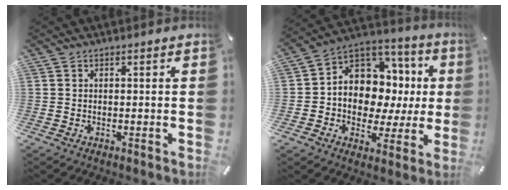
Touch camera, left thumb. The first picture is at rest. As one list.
[{"total": 12.2, "force": [1.8, 10.6, 5.7], "torque": [-0.089, -0.028, 0.045]}]